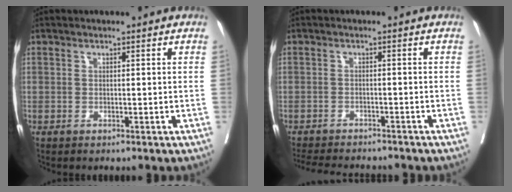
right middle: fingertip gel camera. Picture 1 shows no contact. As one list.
[{"total": 10.8, "force": [-9.9, 2.0, 3.9], "torque": [-0.065, -0.007, -0.133]}]